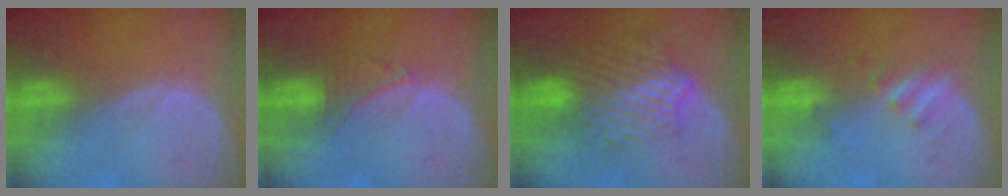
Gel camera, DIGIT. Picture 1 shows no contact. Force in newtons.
{"total": 2.5, "press": 2.5, "slide": 0.2}
{"total": 9.5, "press": 8.0, "slide": 5.1}
{"total": 2.8, "press": 2.6, "slide": 1.2}